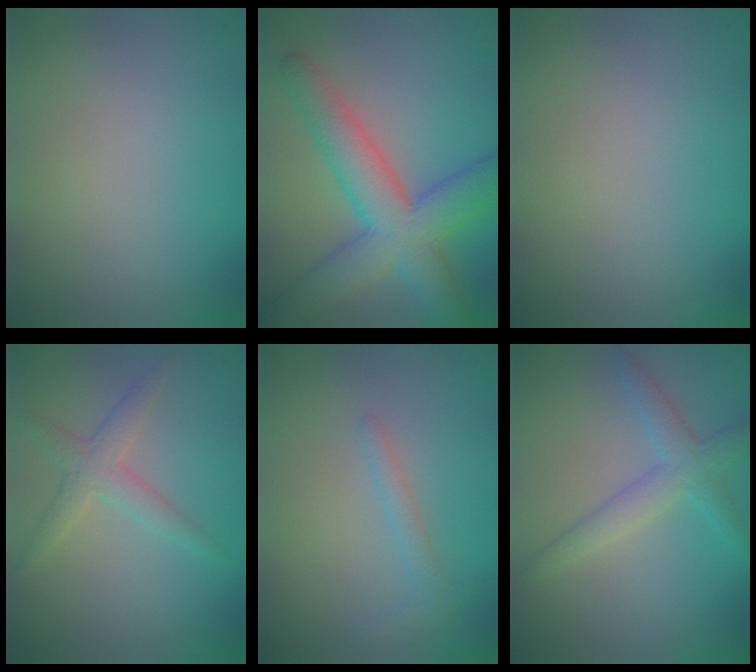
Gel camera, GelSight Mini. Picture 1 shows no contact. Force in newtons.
{"total": 7.4, "press": 7.4, "slide": 0.2}
{"total": 0.0}
{"total": 2.2, "press": 2.2, "slide": 0.1}
{"total": 1.3, "press": 1.3, "slide": 0.1}
{"total": 2.9, "press": 2.9, "slide": 0.1}